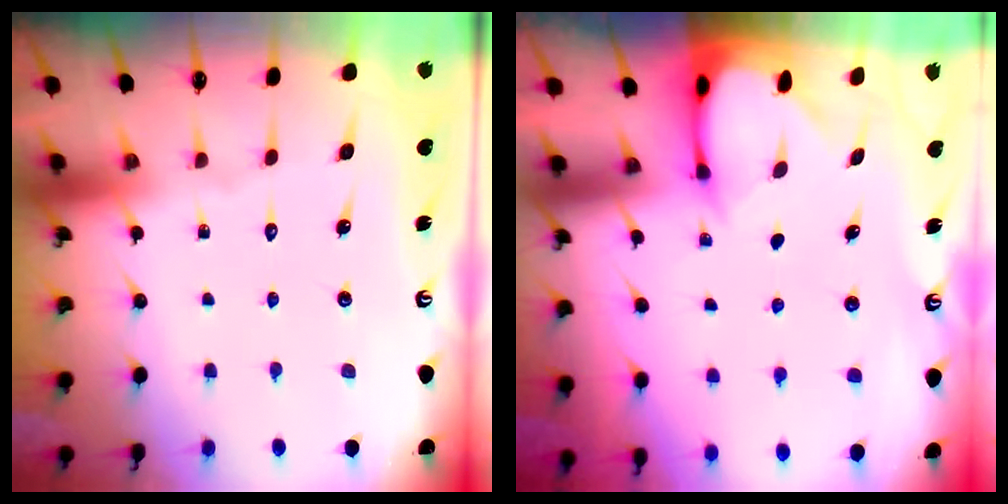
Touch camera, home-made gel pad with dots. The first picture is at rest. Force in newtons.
{"total": 2.4, "press": 2.4, "slide": 0.3}